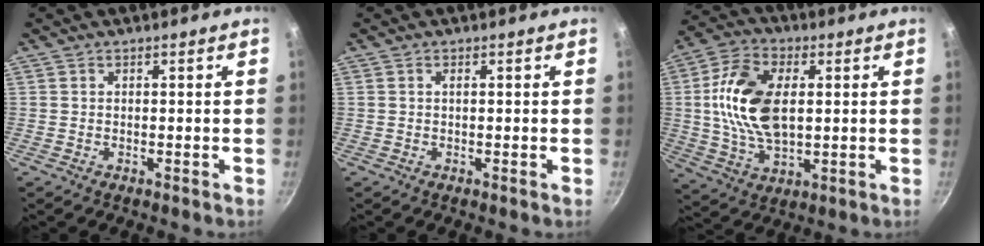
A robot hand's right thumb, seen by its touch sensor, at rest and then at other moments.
{"total": 0.6, "force": [0.0, 0.0, 0.6], "torque": [-0.011, 0.000, 0.000]}
{"total": 15.5, "force": [2.0, 9.0, 12.5], "torque": [-0.224, 0.004, 0.033]}